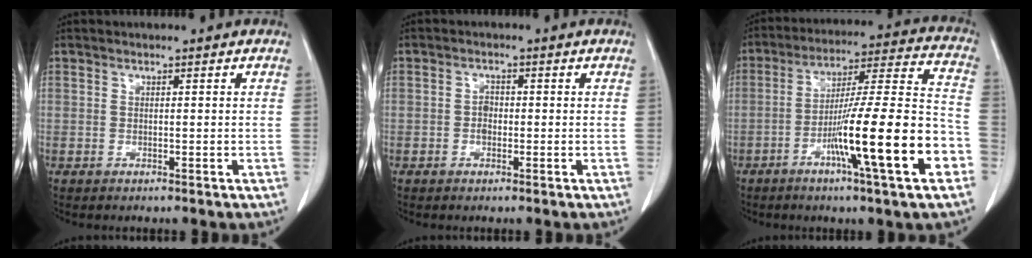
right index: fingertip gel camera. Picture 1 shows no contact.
{"total": 1.6, "force": [-0.3, 1.1, 1.0], "torque": [-0.016, 0.005, -0.006]}
{"total": 19.1, "force": [-7.1, 0.2, 17.7], "torque": [-0.270, -0.003, -0.114]}